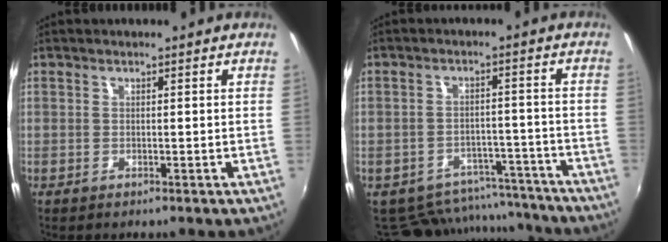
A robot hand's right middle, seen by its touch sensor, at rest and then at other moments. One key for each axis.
{"total": 13.6, "fx": -11.6, "fy": 6.2, "fz": 3.3, "tx": -0.077, "ty": 0.031, "tz": -0.133}